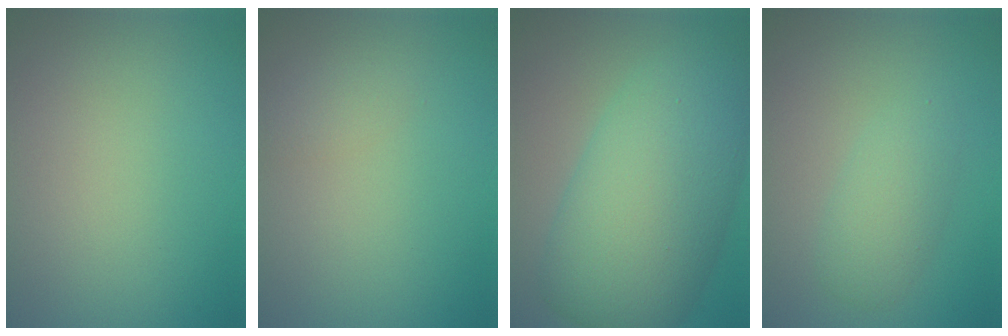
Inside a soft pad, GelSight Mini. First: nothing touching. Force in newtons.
{"total": 0.8, "press": 0.8, "slide": 0.0}
{"total": 10.7, "press": 10.7, "slide": 0.3}
{"total": 2.5, "press": 2.5, "slide": 0.0}